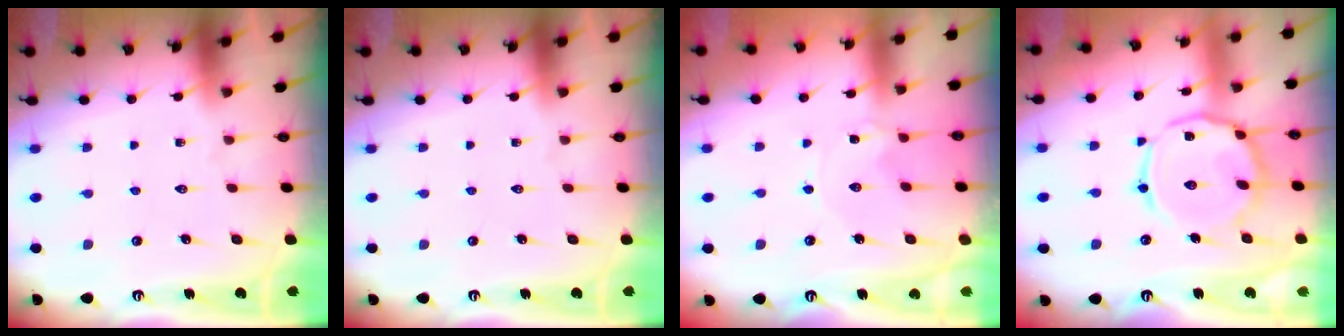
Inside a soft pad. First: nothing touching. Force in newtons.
{"total": 0.0}
{"total": 2.0, "press": 2.0, "slide": 0.3}
{"total": 14.1, "press": 14.1, "slide": 1.0}